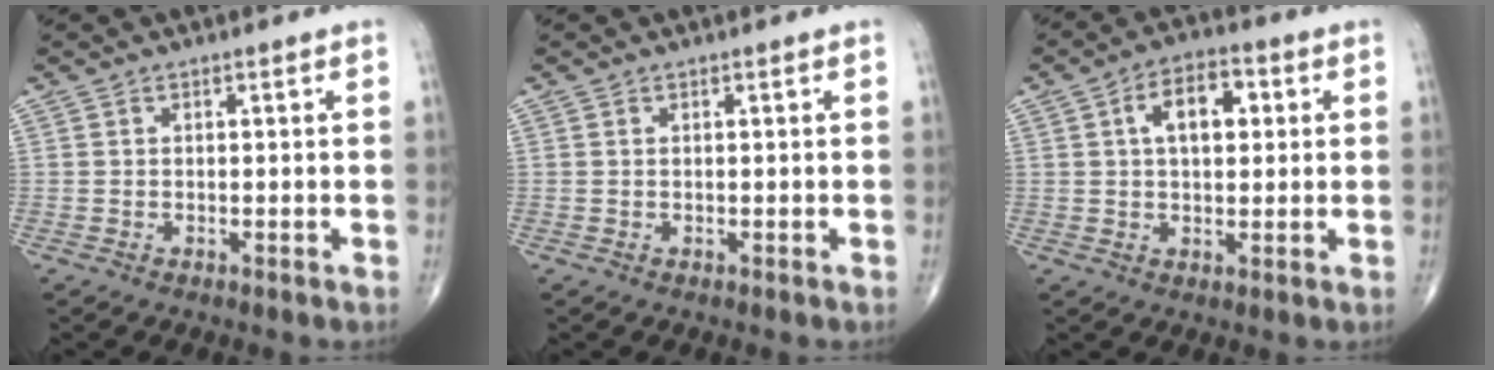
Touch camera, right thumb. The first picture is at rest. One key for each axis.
{"total": 0.0}
{"total": 8.9, "fx": 2.1, "fy": 5.0, "fz": 7.0, "tx": -0.098, "ty": 0.013, "tz": 0.029}